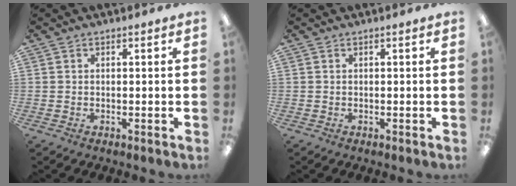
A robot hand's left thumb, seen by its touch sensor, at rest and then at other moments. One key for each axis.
{"total": 0.0}